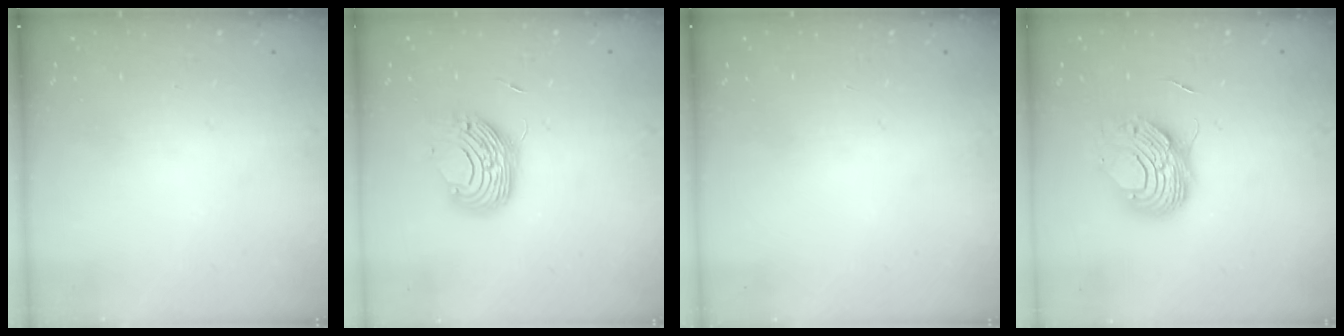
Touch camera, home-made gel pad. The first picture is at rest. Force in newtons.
{"total": 9.4, "press": 9.4, "slide": 0.3}
{"total": 0.0}
{"total": 8.7, "press": 8.7, "slide": 0.8}